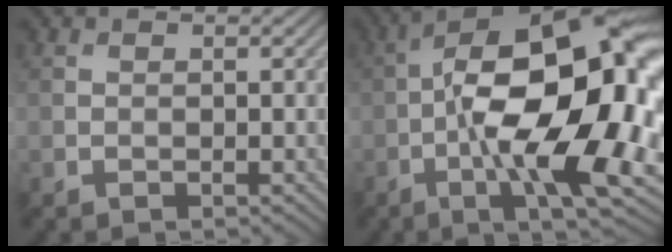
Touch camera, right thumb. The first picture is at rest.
{"total": 19.9, "force": [-2.6, 7.2, 18.4], "torque": [-0.305, 0.015, -0.051]}